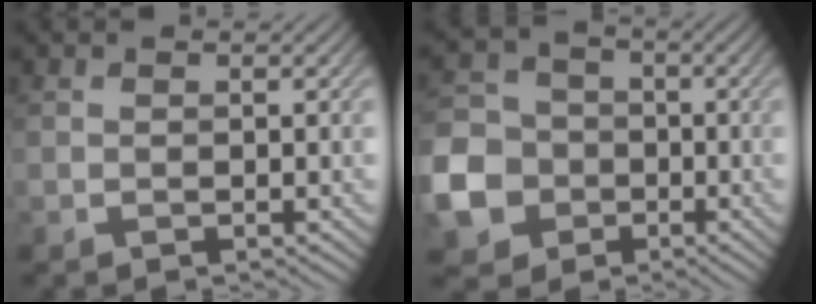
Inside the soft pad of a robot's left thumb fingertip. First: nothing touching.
{"total": 11.1, "force": [-3.9, 9.5, 4.3], "torque": [-0.137, -0.039, -0.104]}